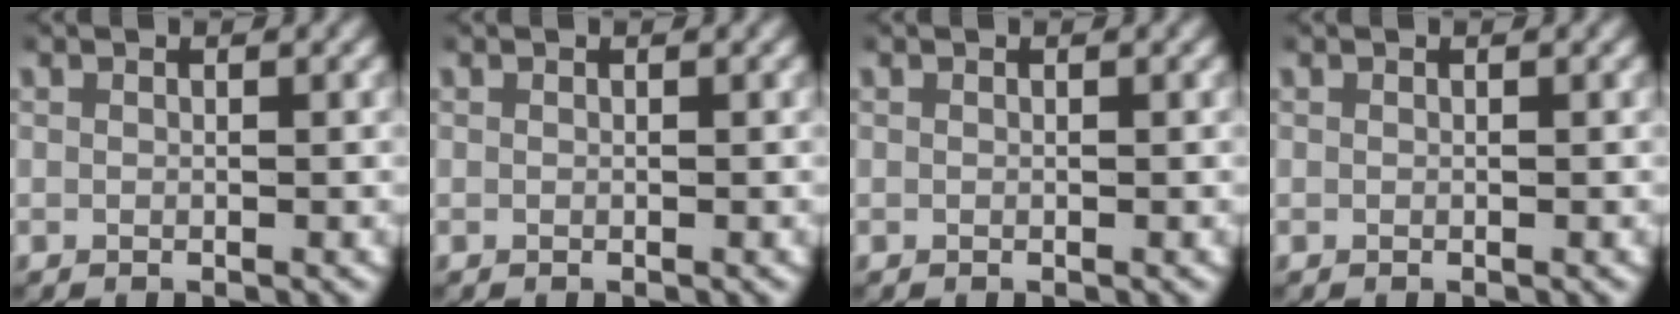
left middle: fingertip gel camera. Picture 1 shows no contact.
{"total": 0.0}
{"total": 0.0}
{"total": 0.0}